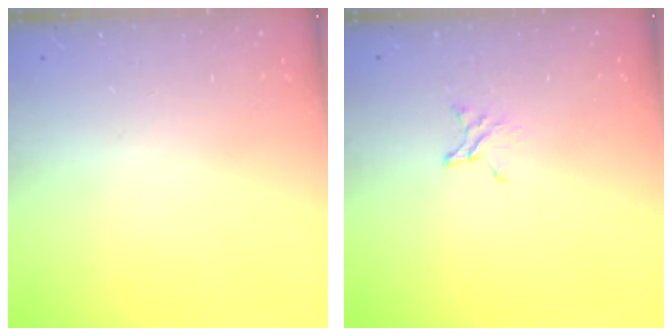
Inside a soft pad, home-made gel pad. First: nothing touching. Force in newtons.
{"total": 2.0, "press": 2.0, "slide": 0.1}